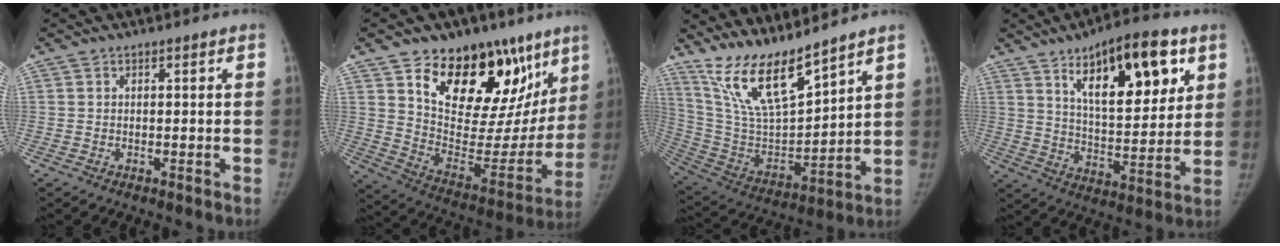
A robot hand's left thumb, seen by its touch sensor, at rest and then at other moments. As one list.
[{"total": 29.0, "force": [16.9, 15.9, 17.4], "torque": [-0.199, -0.056, 0.269]}, {"total": 16.0, "force": [13.0, 3.0, 8.9], "torque": [-0.151, -0.073, 0.264]}, {"total": 19.7, "force": [9.5, 7.7, 15.4], "torque": [-0.186, -0.041, 0.153]}]